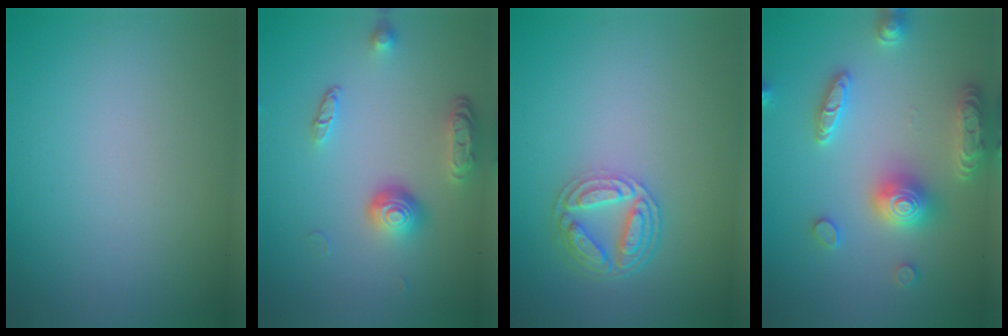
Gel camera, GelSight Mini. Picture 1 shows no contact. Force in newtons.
{"total": 3.9, "press": 2.9, "slide": 2.7}
{"total": 4.5, "press": 3.5, "slide": 2.8}
{"total": 5.0, "press": 4.9, "slide": 0.9}